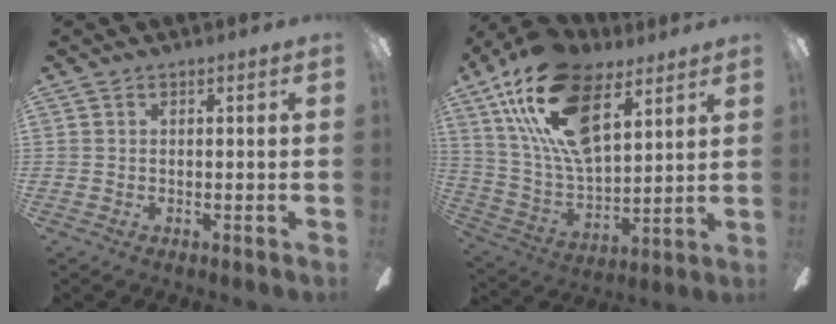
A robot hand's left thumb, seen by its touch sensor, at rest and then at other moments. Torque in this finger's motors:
{"motor_torque": [0.72, 0.68, 1.75, -1.02, 0.65]}